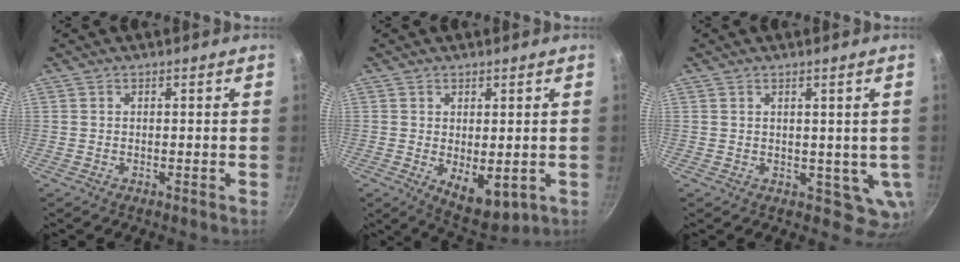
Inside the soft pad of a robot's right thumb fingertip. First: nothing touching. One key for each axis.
{"total": 7.5, "fx": -0.6, "fy": 4.0, "fz": 6.3, "tx": -0.077, "ty": -0.019, "tz": 0.008}
{"total": 5.2, "fx": 1.4, "fy": 3.7, "fz": 3.4, "tx": -0.032, "ty": -0.010, "tz": 0.029}